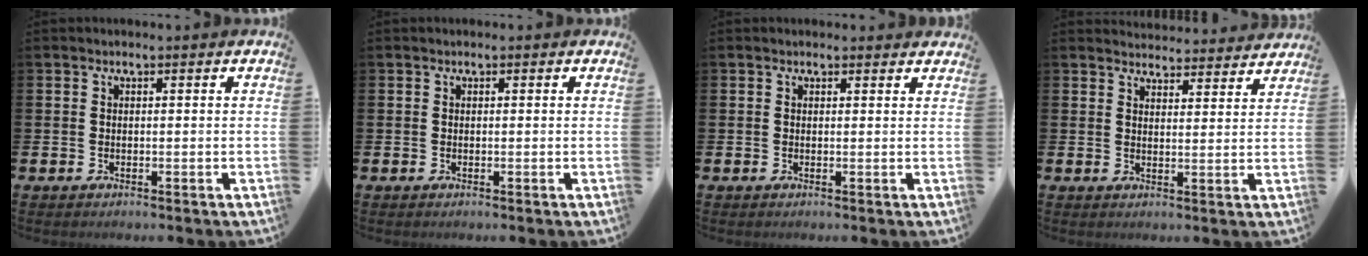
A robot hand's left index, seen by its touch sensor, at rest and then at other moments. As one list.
[{"total": 0.0}, {"total": 0.8, "force": [0.7, 0.3, 0.2], "torque": [0.004, 0.002, 0.011]}, {"total": 4.0, "force": [4.0, 0.6, -0.1], "torque": [0.007, -0.032, 0.068]}]